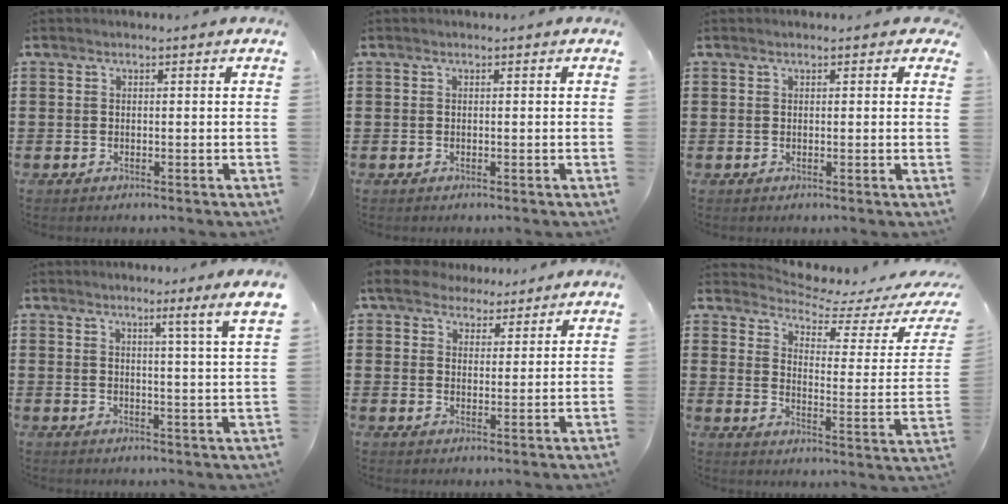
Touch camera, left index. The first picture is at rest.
{"total": 0.0}
{"total": 0.7, "force": [0.4, 0.4, 0.4], "torque": [-0.008, 0.006, 0.007]}
{"total": 3.6, "force": [2.3, -1.8, 2.1], "torque": [-0.030, -0.030, 0.028]}
{"total": 5.4, "force": [4.6, 2.4, 1.3], "torque": [-0.047, 0.002, 0.087]}
{"total": 4.5, "force": [4.2, 0.6, 1.5], "torque": [-0.050, -0.039, 0.067]}